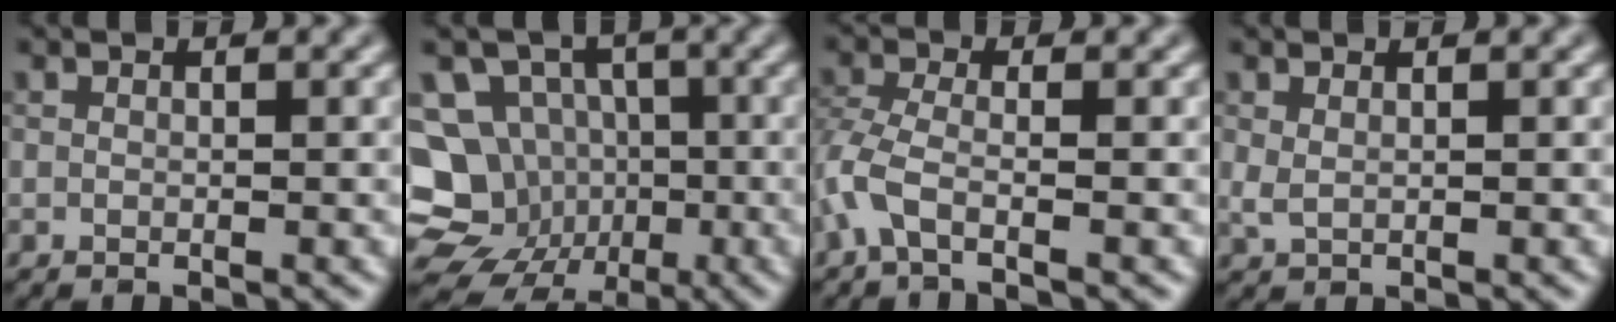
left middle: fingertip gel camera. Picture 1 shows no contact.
{"total": 12.8, "force": [-3.0, 11.6, 4.3], "torque": [-0.095, -0.008, -0.059]}
{"total": 3.0, "force": [-1.6, 0.9, 2.4], "torque": [-0.062, -0.002, -0.047]}
{"total": 0.9, "force": [0.3, 0.6, 0.7], "torque": [-0.020, -0.001, 0.009]}